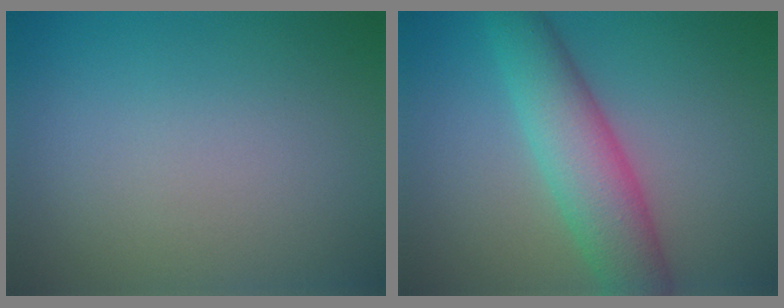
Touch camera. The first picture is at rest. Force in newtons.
{"total": 6.5, "press": 6.5, "slide": 0.2}